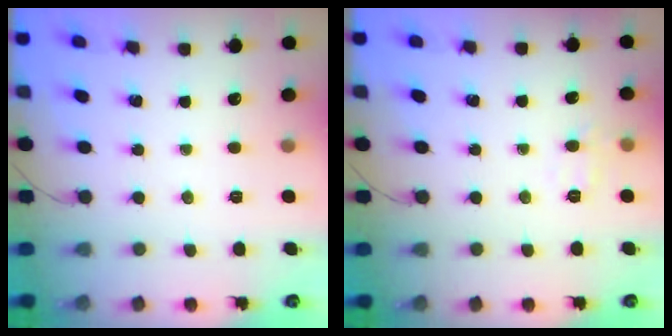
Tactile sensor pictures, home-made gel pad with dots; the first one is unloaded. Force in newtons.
{"total": 5.4, "press": 5.3, "slide": 1.1}